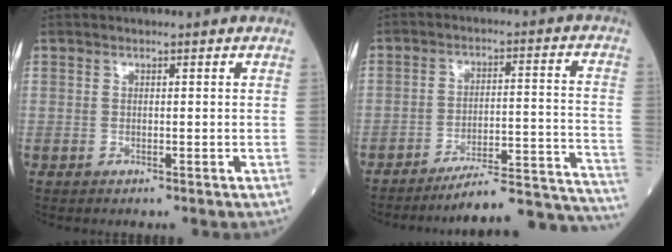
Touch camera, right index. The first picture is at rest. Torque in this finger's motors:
{"motor_torque": [-0.07, -0.42, -0.81, -0.21]}